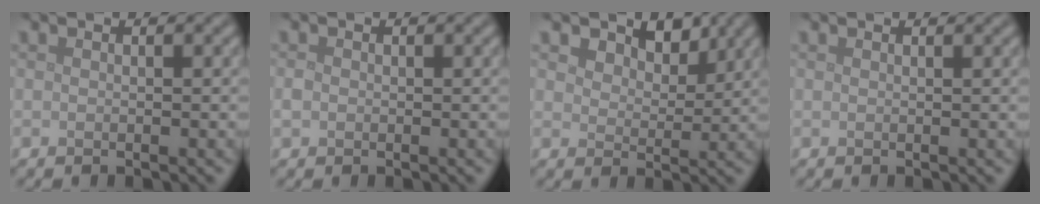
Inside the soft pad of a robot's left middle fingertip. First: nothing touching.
{"total": 0.9, "force": [0.0, 0.8, 0.3], "torque": [-0.005, -0.002, -0.003]}
{"total": 4.8, "force": [3.6, 2.4, 2.0], "torque": [-0.041, -0.022, 0.062]}
{"total": 1.1, "force": [0.9, 0.2, 0.4], "torque": [-0.002, 0.001, 0.008]}